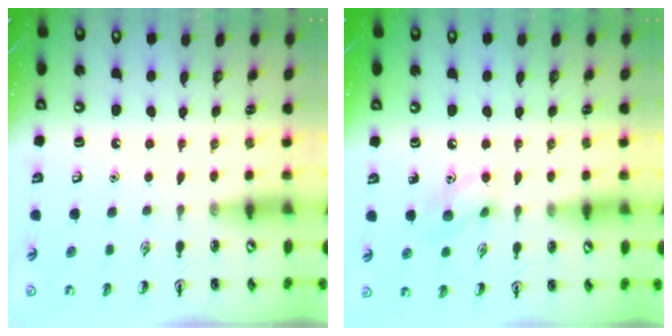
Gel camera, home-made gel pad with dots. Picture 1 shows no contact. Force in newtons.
{"total": 7.2, "press": 7.2, "slide": 0.6}